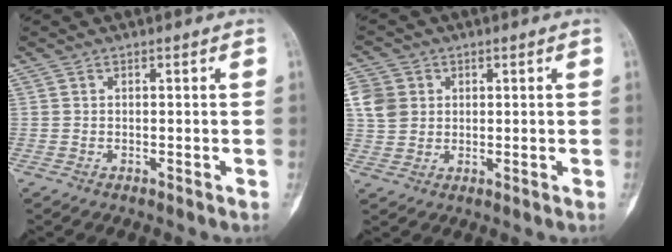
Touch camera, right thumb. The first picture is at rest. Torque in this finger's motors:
{"motor_torque": [-0.71, 0.92, 0.80, 0.10, 0.22]}